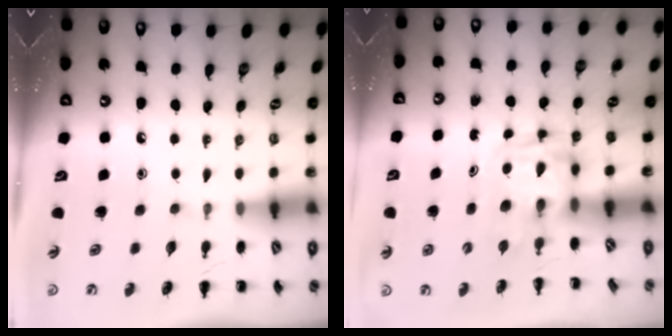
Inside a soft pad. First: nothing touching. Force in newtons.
{"total": 2.6, "press": 2.6, "slide": 0.2}